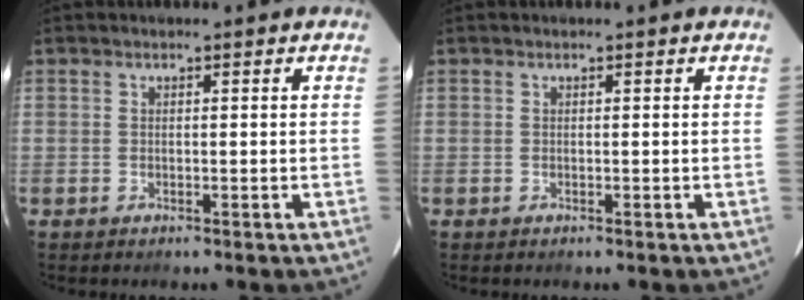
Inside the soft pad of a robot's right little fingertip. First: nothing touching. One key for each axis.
{"total": 0.0}